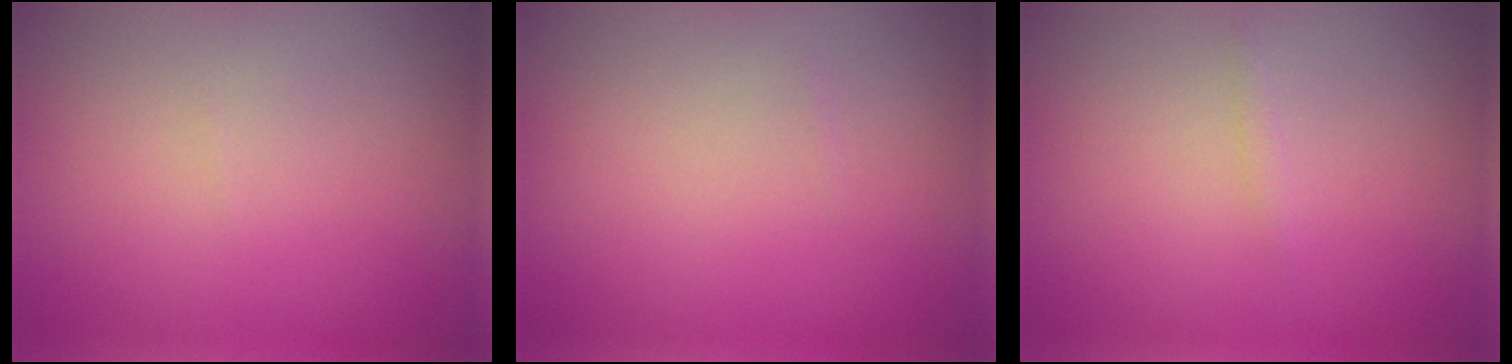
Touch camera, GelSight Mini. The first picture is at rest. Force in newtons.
{"total": 0.0}
{"total": 0.6, "press": 0.6, "slide": 0.1}